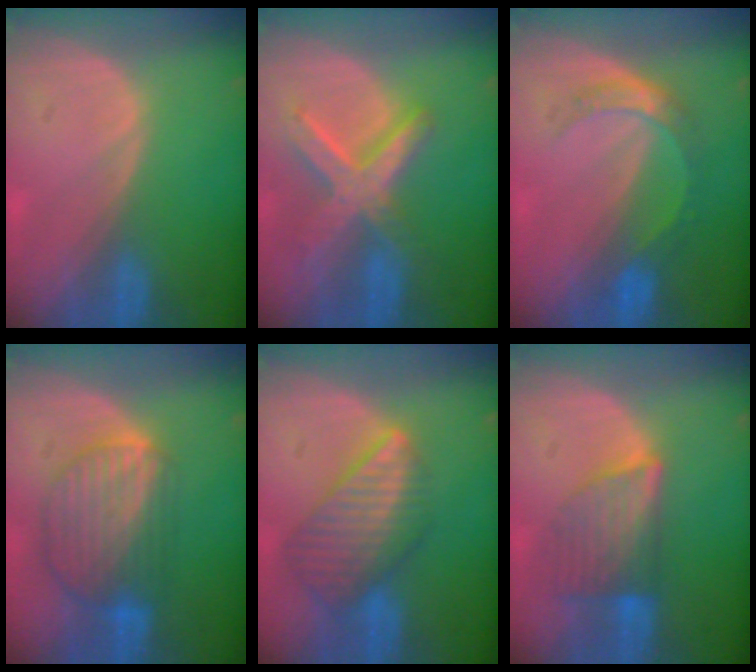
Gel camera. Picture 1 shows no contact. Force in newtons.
{"total": 8.3, "press": 7.2, "slide": 4.2}
{"total": 5.3, "press": 4.8, "slide": 2.2}
{"total": 8.8, "press": 7.7, "slide": 4.3}
{"total": 8.5, "press": 7.5, "slide": 4.2}
{"total": 6.9, "press": 6.6, "slide": 2.0}